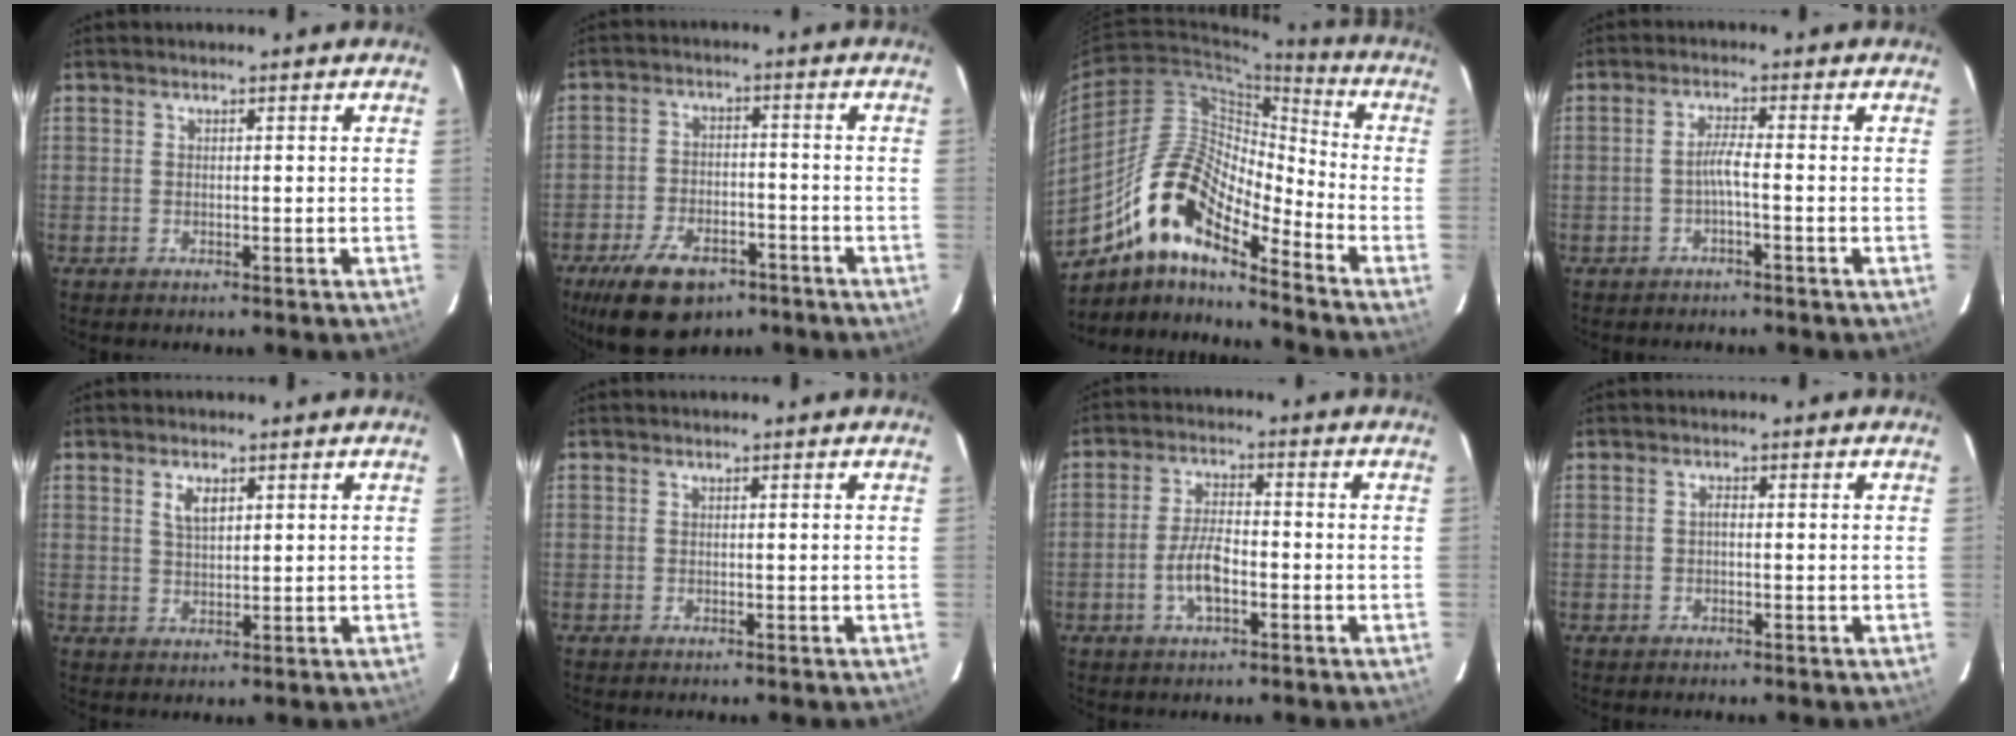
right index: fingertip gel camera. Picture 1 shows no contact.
{"total": 13.2, "force": [-8.5, 6.9, 7.3], "torque": [-0.161, -0.007, -0.136]}
{"total": 16.0, "force": [-11.1, 4.7, 10.5], "torque": [-0.183, 0.004, -0.222]}
{"total": 2.5, "force": [-1.2, -0.3, 2.1], "torque": [-0.043, 0.003, -0.023]}
{"total": 3.3, "force": [1.6, 1.6, 2.5], "torque": [-0.046, 0.002, 0.030]}
{"total": 0.0}
{"total": 6.2, "force": [-2.3, 2.4, 5.3], "torque": [-0.109, 0.005, -0.043]}
{"total": 0.7, "force": [-0.2, 0.3, 0.6], "torque": [-0.011, 0.006, -0.004]}